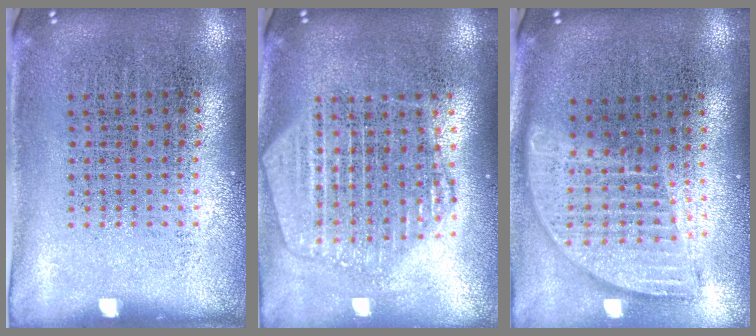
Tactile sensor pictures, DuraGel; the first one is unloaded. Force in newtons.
{"total": 2.2, "press": 2.0, "slide": 1.0}
{"total": 1.8, "press": 1.5, "slide": 1.0}